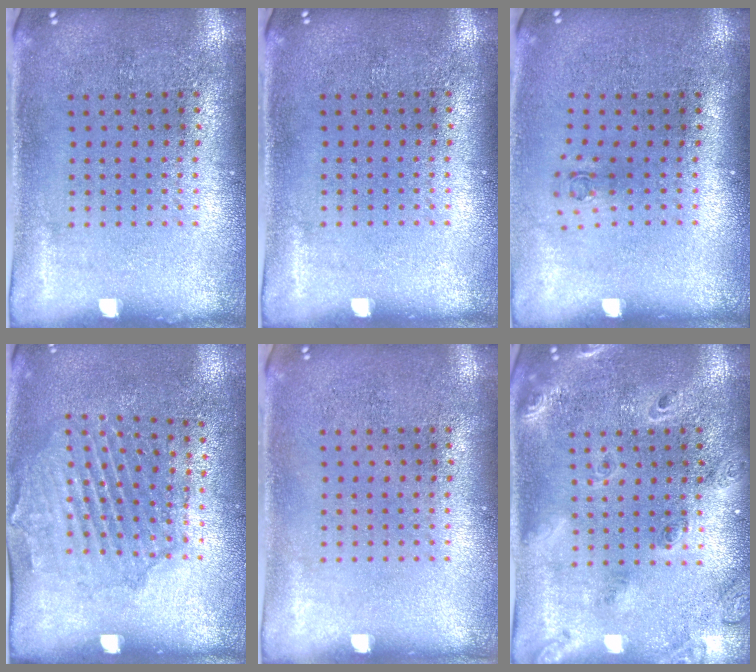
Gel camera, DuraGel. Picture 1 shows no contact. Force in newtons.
{"total": 0.0}
{"total": 0.7, "press": 0.3, "slide": 0.7}
{"total": 1.6, "press": 1.4, "slide": 0.7}
{"total": 0.0}
{"total": 2.0, "press": 1.7, "slide": 0.9}